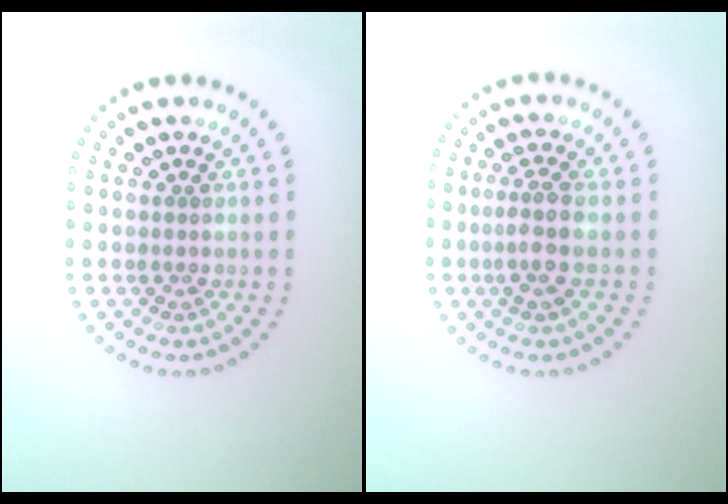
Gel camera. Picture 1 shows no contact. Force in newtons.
{"total": 2.3, "press": 1.9, "slide": 1.3}